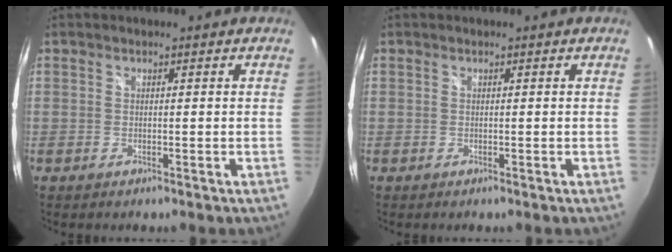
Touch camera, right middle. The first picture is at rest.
{"total": 0.0}